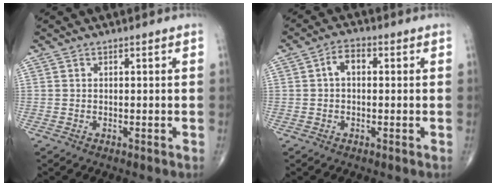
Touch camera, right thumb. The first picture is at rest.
{"total": 3.8, "force": [0.4, 2.4, 3.0], "torque": [-0.046, 0.016, 0.000]}